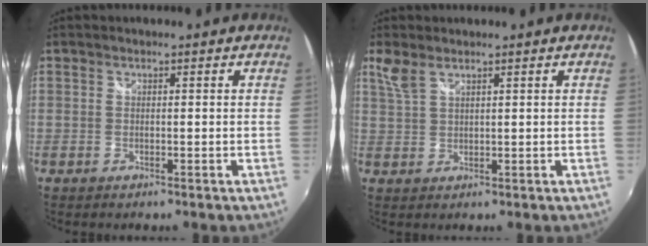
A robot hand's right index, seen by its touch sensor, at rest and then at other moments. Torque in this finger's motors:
{"motor_torque": [0.01, 0.01, 0.04, 0.04]}